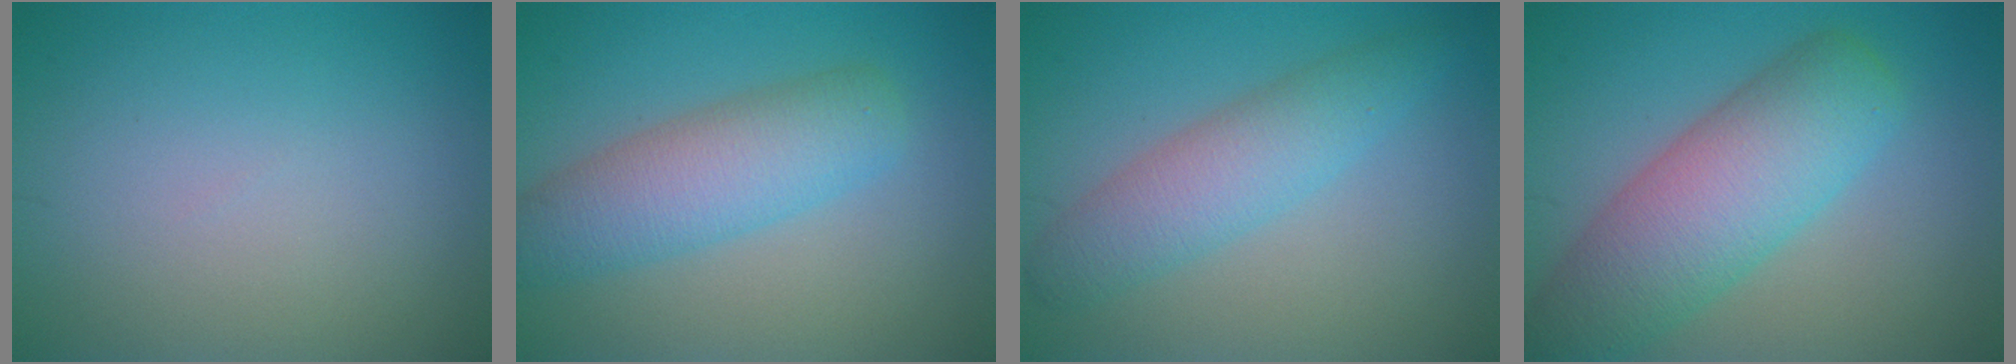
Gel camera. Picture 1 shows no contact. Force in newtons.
{"total": 5.6, "press": 5.6, "slide": 0.2}
{"total": 4.3, "press": 4.3, "slide": 0.1}
{"total": 8.3, "press": 8.3, "slide": 0.3}